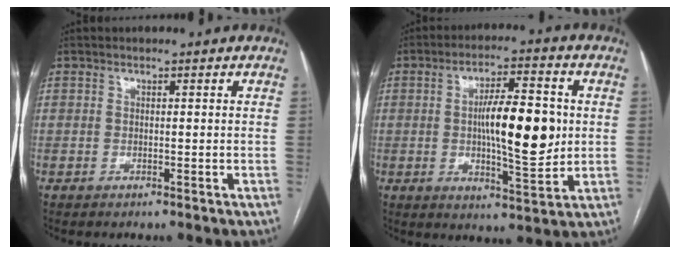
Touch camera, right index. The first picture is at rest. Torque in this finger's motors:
{"motor_torque": [0.59, 0.15, 0.32, 0.12]}